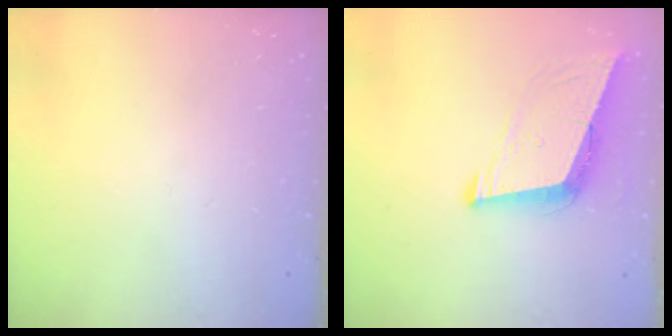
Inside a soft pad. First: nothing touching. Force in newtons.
{"total": 8.9, "press": 8.2, "slide": 3.5}